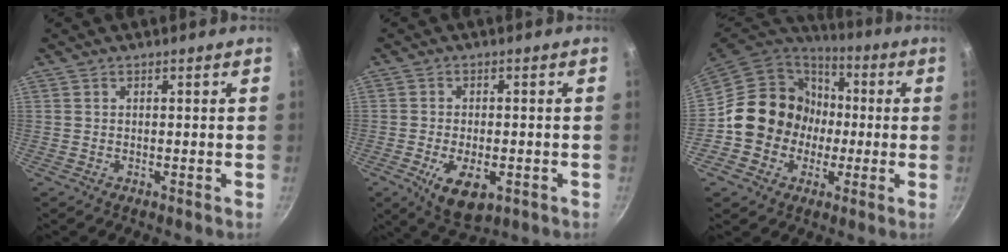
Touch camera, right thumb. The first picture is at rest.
{"total": 8.8, "force": [-3.1, 4.4, 7.0], "torque": [-0.109, 0.000, -0.041]}
{"total": 16.3, "force": [-1.1, 15.1, 6.1], "torque": [-0.064, 0.042, -0.019]}